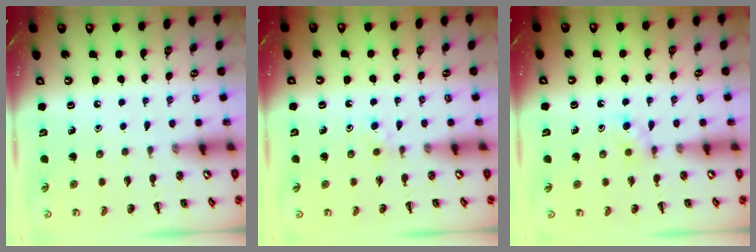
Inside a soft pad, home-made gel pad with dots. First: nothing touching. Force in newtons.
{"total": 2.6, "press": 2.4, "slide": 1.0}
{"total": 3.0, "press": 2.7, "slide": 1.2}